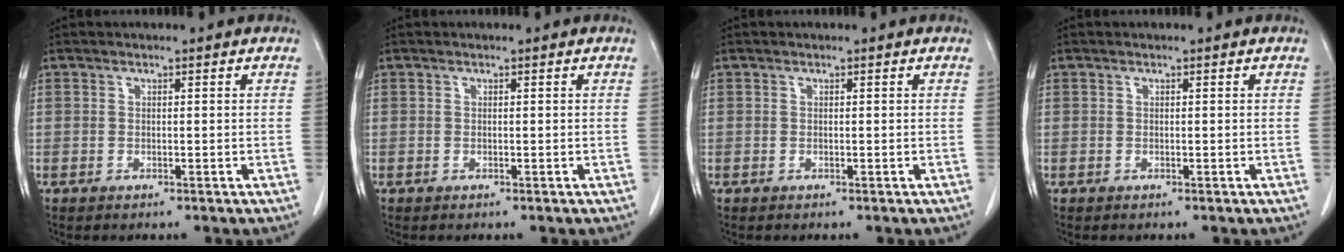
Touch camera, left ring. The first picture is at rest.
{"total": 0.0}
{"total": 0.0}
{"total": 0.0}